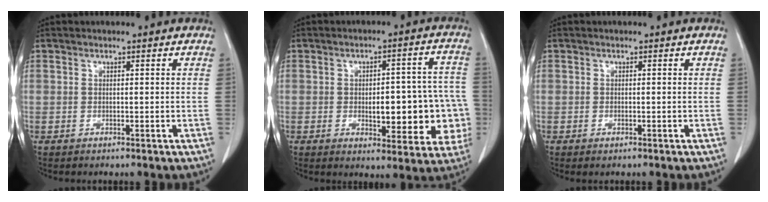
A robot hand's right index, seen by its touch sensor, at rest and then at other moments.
{"total": 13.4, "force": [-2.1, 5.3, 12.1], "torque": [-0.132, 0.028, -0.015]}
{"total": 0.6, "force": [-0.4, 0.1, 0.5], "torque": [-0.008, -0.002, -0.005]}